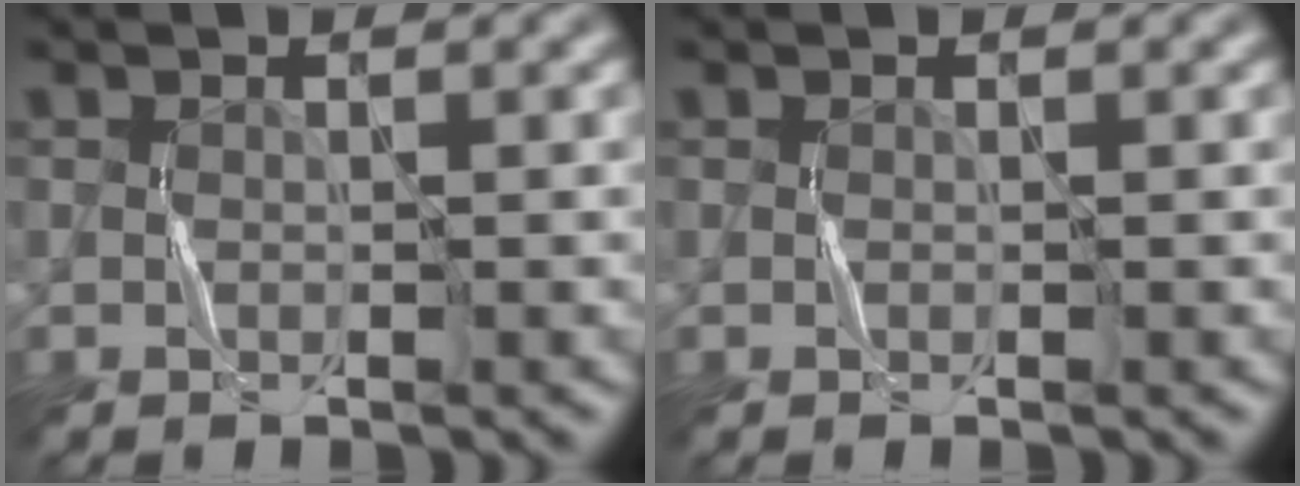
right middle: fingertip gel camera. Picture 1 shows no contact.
{"total": 0.0}